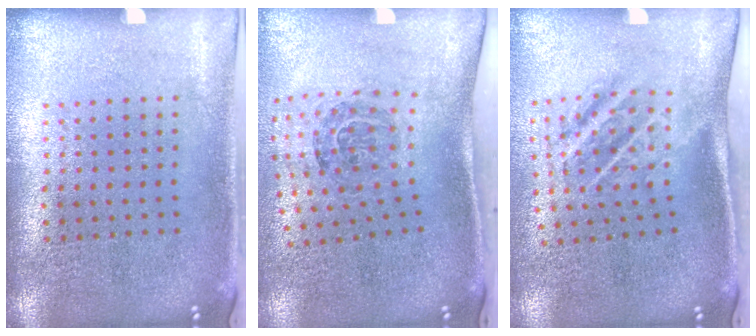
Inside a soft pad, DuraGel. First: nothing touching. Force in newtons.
{"total": 1.7, "press": 1.2, "slide": 1.2}
{"total": 1.8, "press": 1.1, "slide": 1.4}